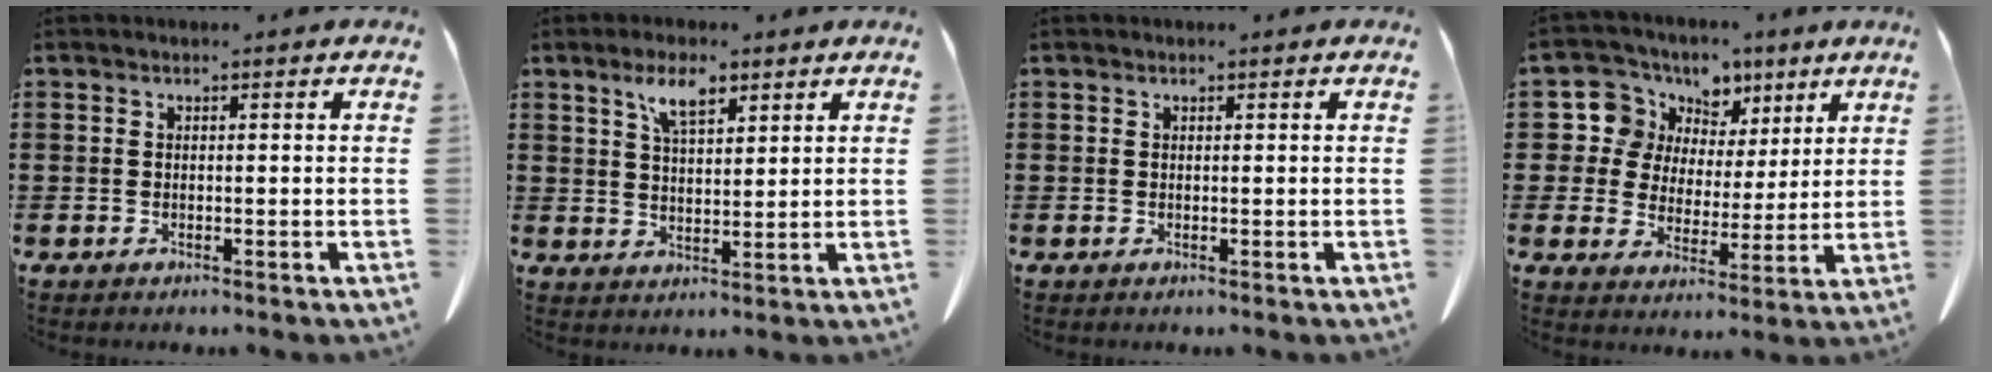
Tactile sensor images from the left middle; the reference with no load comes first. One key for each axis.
{"total": 5.9, "fx": 3.7, "fy": 2.2, "fz": 4.0, "tx": -0.080, "ty": 0.003, "tz": 0.065}
{"total": 0.0}
{"total": 8.3, "fx": 4.0, "fy": 7.2, "fz": 1.0, "tx": -0.074, "ty": -0.018, "tz": 0.076}